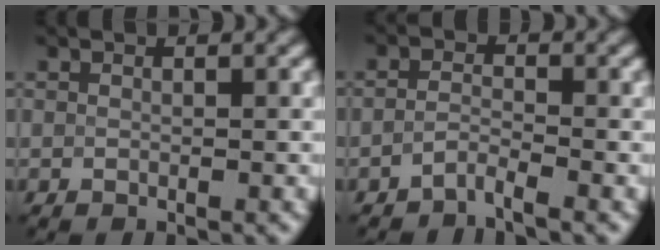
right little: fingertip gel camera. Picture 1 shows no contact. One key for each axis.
{"total": 1.3, "fx": -1.3, "fy": -0.1, "fz": 0.3, "tx": -0.009, "ty": 0.005, "tz": -0.028}